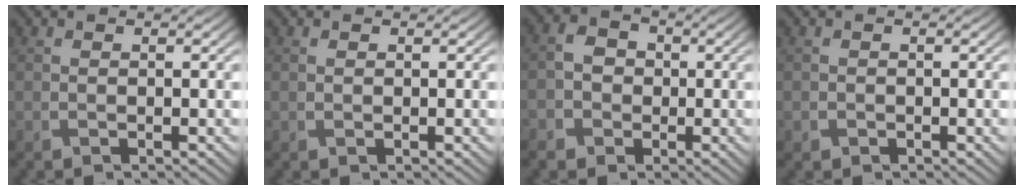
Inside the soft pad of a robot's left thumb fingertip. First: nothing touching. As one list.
[{"total": 0.5, "force": [0.1, 0.4, 0.3], "torque": [-0.006, -0.001, 0.002]}, {"total": 3.9, "force": [-1.3, 3.5, 1.2], "torque": [-0.027, -0.003, -0.034]}, {"total": 0.9, "force": [-0.4, 0.8, 0.0], "torque": [0.005, -0.005, -0.009]}]